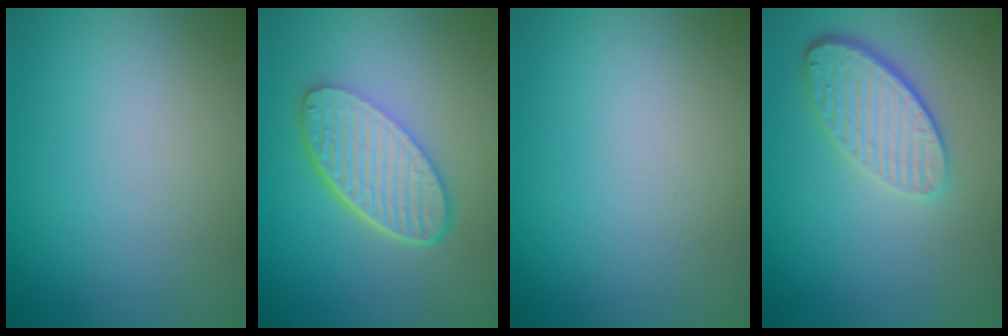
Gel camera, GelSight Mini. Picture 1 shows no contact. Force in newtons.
{"total": 6.2, "press": 4.4, "slide": 4.3}
{"total": 0.0}
{"total": 4.5, "press": 3.2, "slide": 3.1}